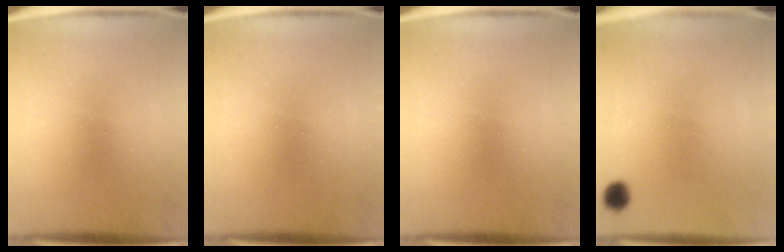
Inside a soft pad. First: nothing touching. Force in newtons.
{"total": 0.0}
{"total": 0.0}
{"total": 2.2}